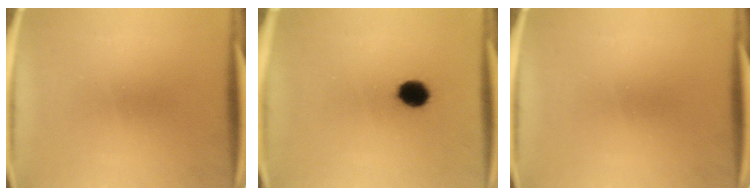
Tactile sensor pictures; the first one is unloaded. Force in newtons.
{"total": 5.9}
{"total": 0.0}